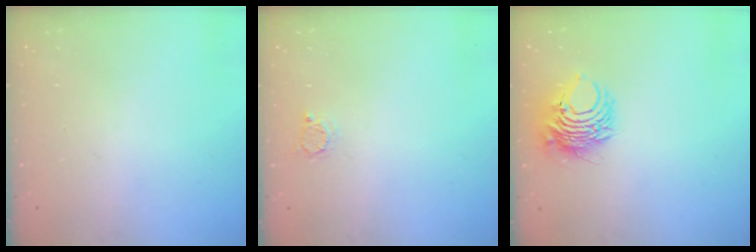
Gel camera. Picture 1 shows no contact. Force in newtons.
{"total": 2.0, "press": 2.0, "slide": 0.4}
{"total": 8.3, "press": 8.2, "slide": 1.2}